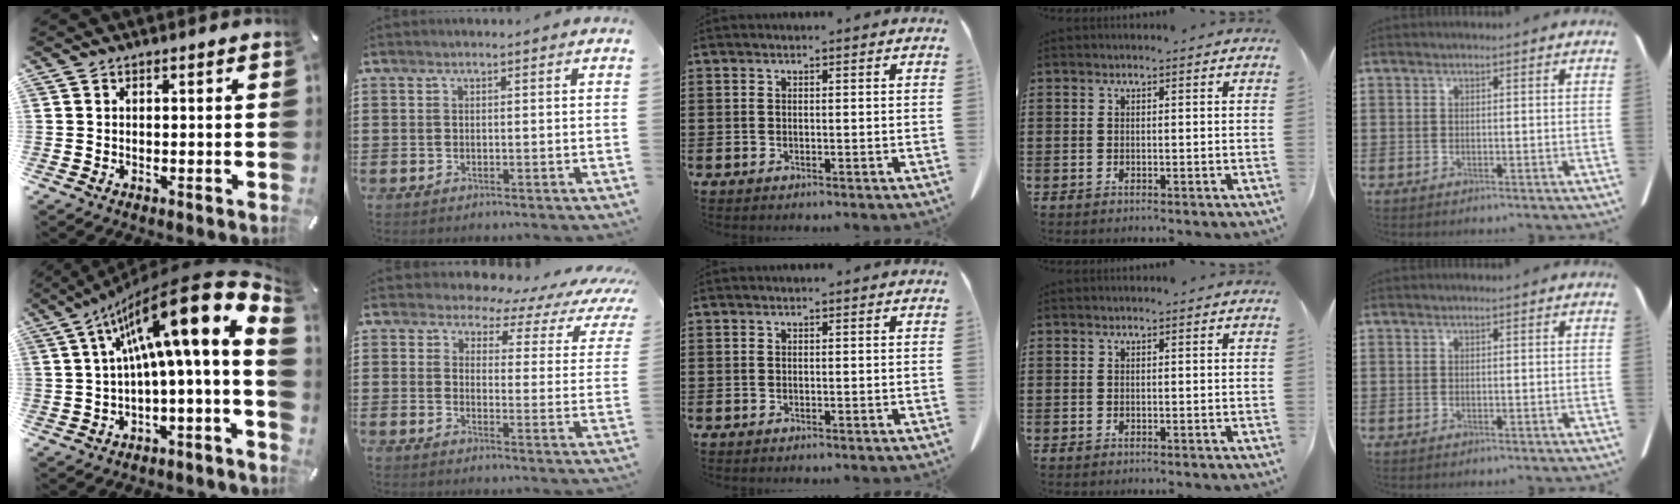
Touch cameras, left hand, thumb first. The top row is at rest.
{"thumb": {"total": 20.5, "force": [7.4, 4.1, 18.7], "torque": [-0.297, -0.071, 0.114]}, "index": {"total": 3.4, "force": [2.5, 1.6, 1.7], "torque": [-0.044, -0.014, 0.034]}}